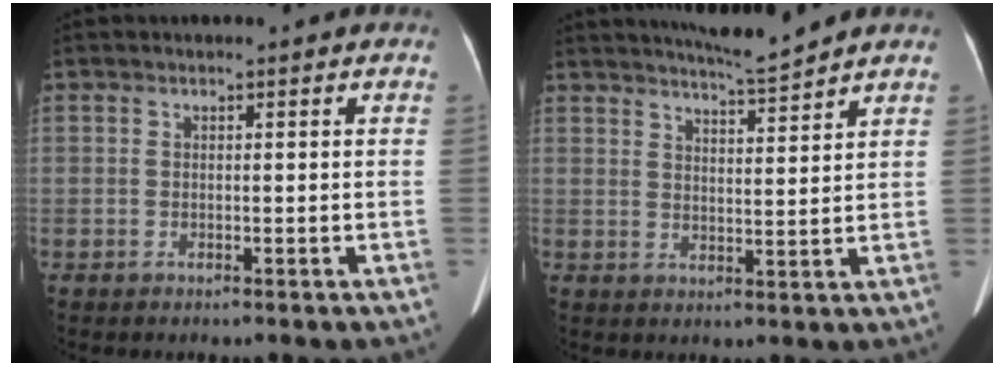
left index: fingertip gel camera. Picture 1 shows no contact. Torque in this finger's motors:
{"motor_torque": [0.65, -0.99, 0.01, 0.07]}